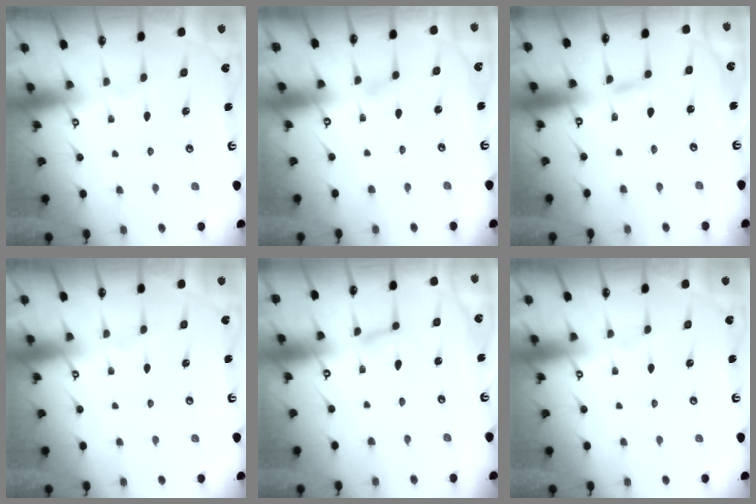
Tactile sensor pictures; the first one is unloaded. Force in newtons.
{"total": 1.4, "press": 1.4, "slide": 0.1}
{"total": 2.4, "press": 2.4, "slide": 0.1}
{"total": 0.0}
{"total": 2.6, "press": 2.6, "slide": 0.3}
{"total": 0.0}